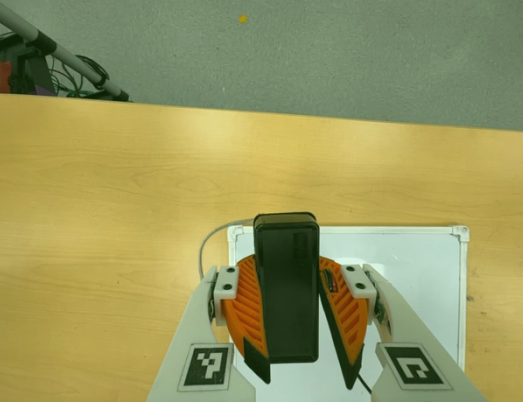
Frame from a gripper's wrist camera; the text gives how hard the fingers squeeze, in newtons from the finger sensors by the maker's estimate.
{"total": 9.7, "left": 9.6, "right": 9.8}